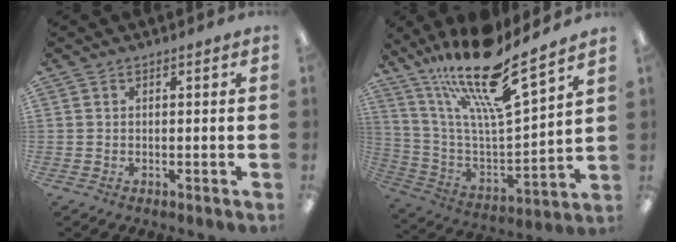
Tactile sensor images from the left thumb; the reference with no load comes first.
{"total": 20.7, "force": [16.2, 4.2, 12.2], "torque": [-0.223, -0.115, 0.271]}